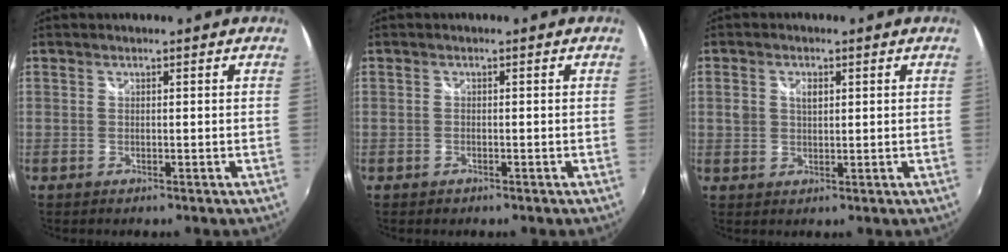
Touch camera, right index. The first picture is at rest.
{"total": 1.0, "force": [-0.6, 0.7, 0.2], "torque": [-0.006, -0.003, -0.010]}
{"total": 3.1, "force": [0.8, 2.4, 1.9], "torque": [-0.029, 0.002, 0.013]}